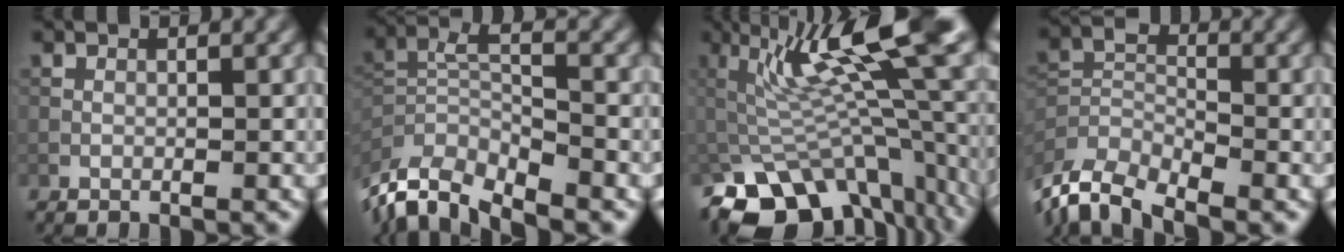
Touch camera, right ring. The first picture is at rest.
{"total": 9.5, "force": [-6.7, 2.8, 6.1], "torque": [-0.128, -0.002, -0.117]}
{"total": 12.2, "force": [-3.9, 4.7, 10.6], "torque": [-0.164, 0.003, -0.044]}
{"total": 7.6, "force": [-6.1, 2.8, 3.5], "torque": [-0.072, -0.009, -0.123]}